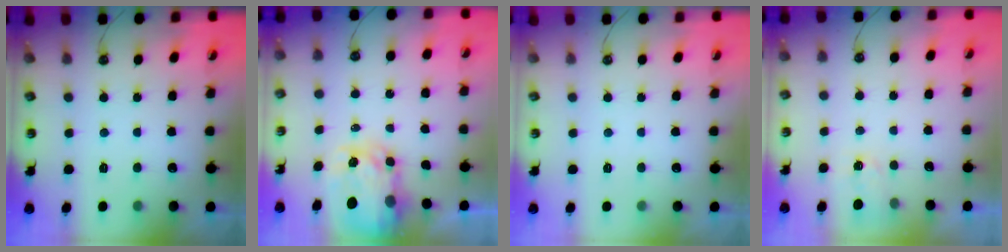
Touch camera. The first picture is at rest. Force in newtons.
{"total": 5.8, "press": 5.8, "slide": 0.3}
{"total": 0.0}
{"total": 1.8, "press": 1.8, "slide": 0.3}